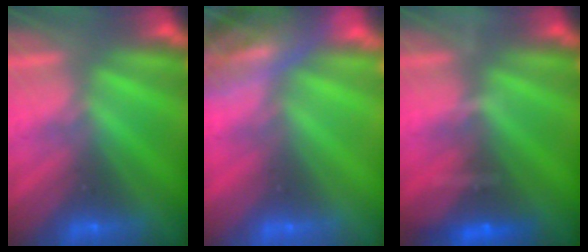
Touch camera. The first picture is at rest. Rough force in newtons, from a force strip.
{"total": 7.5}
{"total": 7.8}